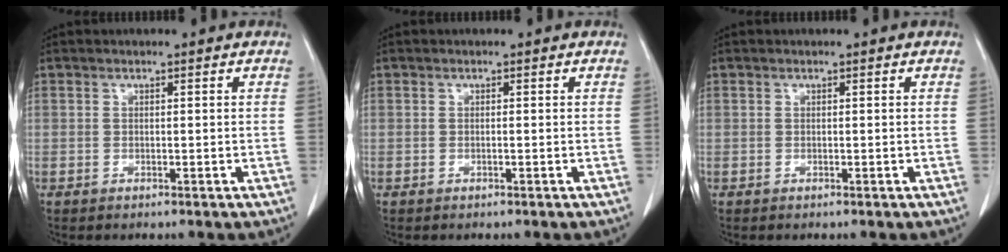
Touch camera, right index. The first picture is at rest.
{"total": 0.0}
{"total": 0.0}